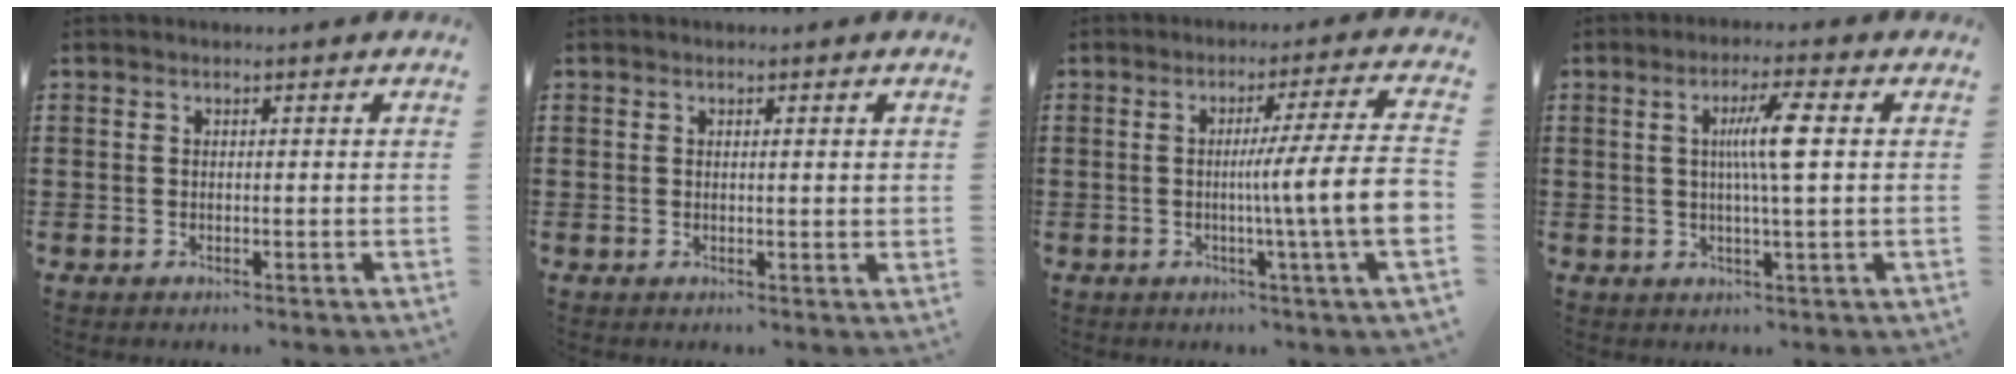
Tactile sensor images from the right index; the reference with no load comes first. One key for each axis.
{"total": 0.9, "fx": 0.3, "fy": 0.1, "fz": 0.9, "tx": -0.017, "ty": 0.002, "tz": 0.004}
{"total": 10.8, "fx": -1.1, "fy": -0.4, "fz": 10.8, "tx": -0.167, "ty": -0.019, "tz": -0.029}
{"total": 6.5, "fx": 1.0, "fy": 0.2, "fz": 6.5, "tx": -0.124, "ty": 0.001, "tz": 0.010}